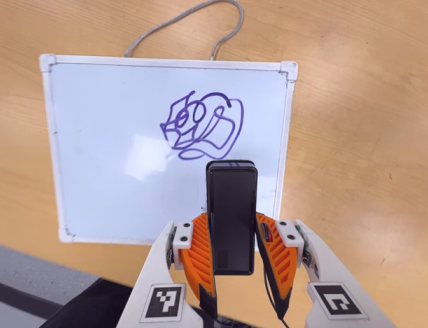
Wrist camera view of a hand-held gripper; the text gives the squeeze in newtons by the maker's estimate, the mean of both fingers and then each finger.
{"total": 3.9, "left": 2.6, "right": 5.1}